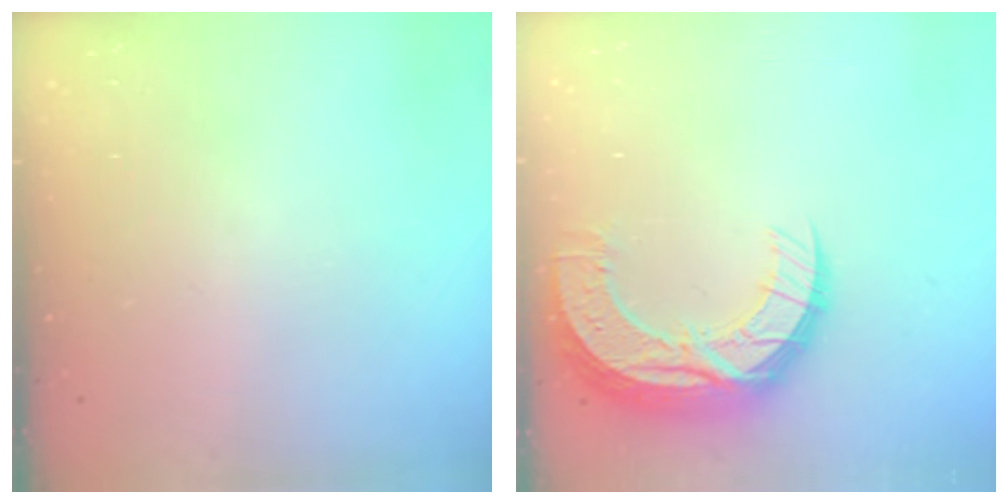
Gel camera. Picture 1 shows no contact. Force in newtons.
{"total": 15.3, "press": 15.3, "slide": 1.1}